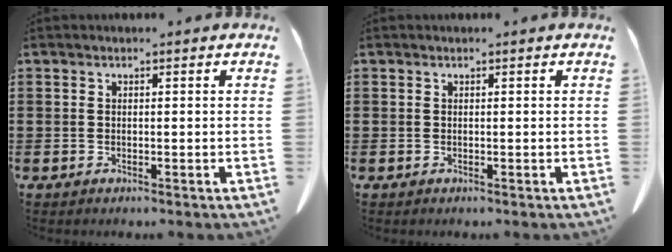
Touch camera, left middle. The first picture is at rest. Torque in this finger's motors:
{"motor_torque": [-0.21, 0.23, -0.05, -0.01]}